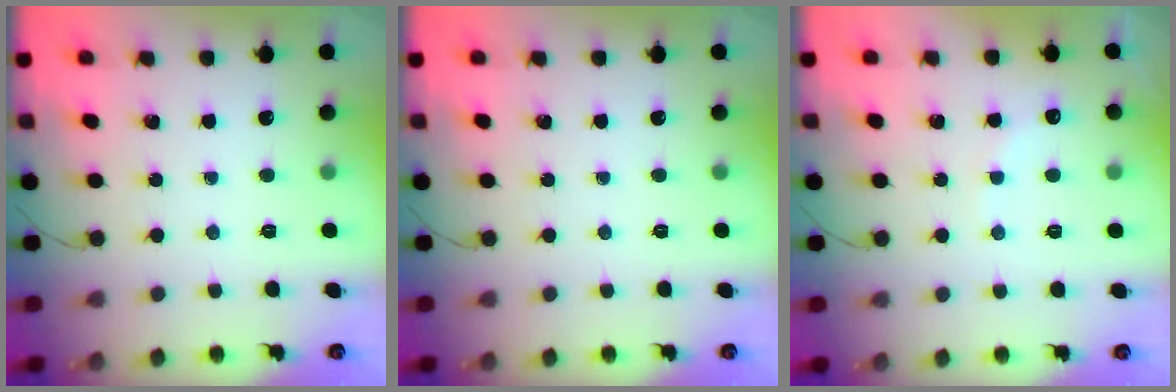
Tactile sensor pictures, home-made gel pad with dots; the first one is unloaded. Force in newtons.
{"total": 0.0}
{"total": 6.7, "press": 6.6, "slide": 1.4}